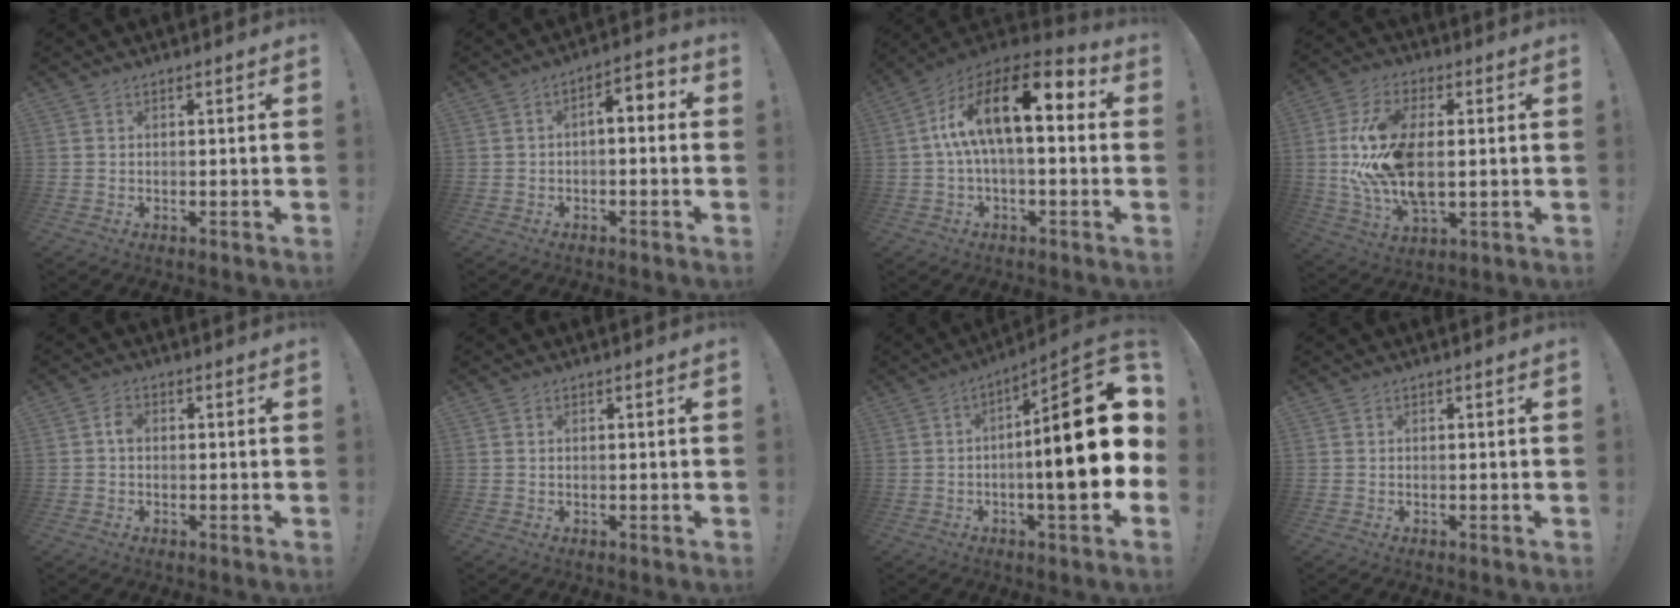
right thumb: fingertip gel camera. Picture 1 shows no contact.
{"total": 4.5, "force": [-1.0, 2.2, 3.8], "torque": [-0.052, 0.003, -0.022]}
{"total": 16.8, "force": [3.7, 6.5, 15.1], "torque": [-0.272, -0.016, 0.055]}
{"total": 18.0, "force": [0.7, 10.4, 14.7], "torque": [-0.277, 0.000, 0.016]}
{"total": 2.5, "force": [-0.2, 1.7, 1.7], "torque": [-0.029, 0.008, -0.006]}
{"total": 0.6, "force": [0.4, 0.3, 0.3], "torque": [0.002, -0.002, 0.006]}
{"total": 23.1, "force": [0.0, 5.2, 22.5], "torque": [-0.339, -0.002, -0.006]}
{"total": 0.0}